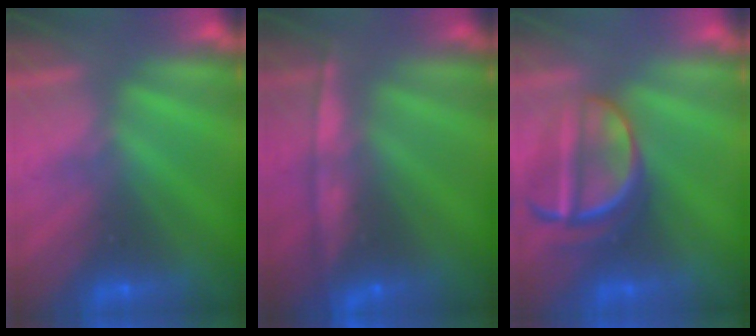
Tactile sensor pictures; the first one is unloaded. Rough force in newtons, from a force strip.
{"total": 7.8}
{"total": 3.7}